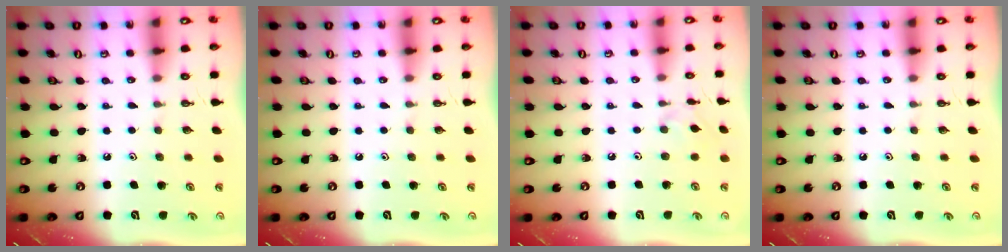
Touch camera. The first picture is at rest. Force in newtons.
{"total": 0.0}
{"total": 3.8, "press": 3.7, "slide": 0.7}
{"total": 0.0}